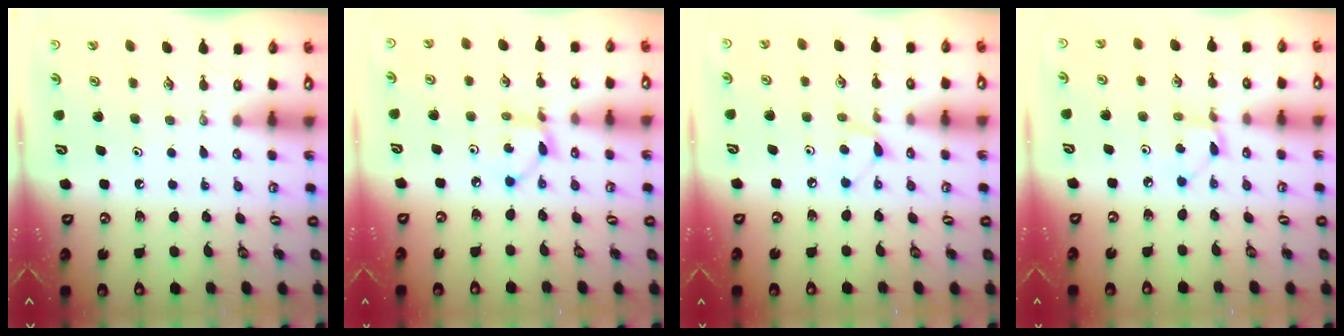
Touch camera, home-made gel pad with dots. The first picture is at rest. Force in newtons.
{"total": 3.3, "press": 3.3, "slide": 0.2}
{"total": 5.5, "press": 5.5, "slide": 0.7}
{"total": 1.8, "press": 1.8, "slide": 0.3}